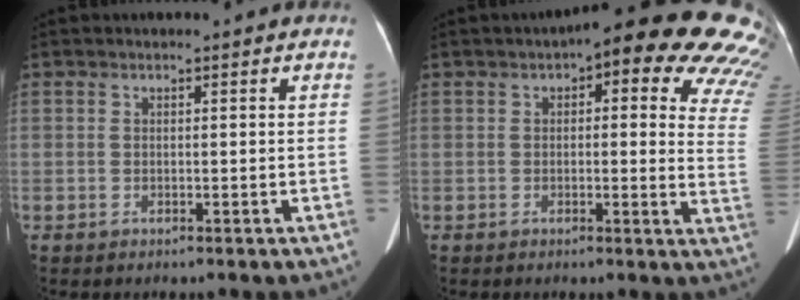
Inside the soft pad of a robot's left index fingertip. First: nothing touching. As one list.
[{"total": 18.7, "force": [11.4, 5.7, 13.7], "torque": [-0.147, 0.012, 0.099]}]